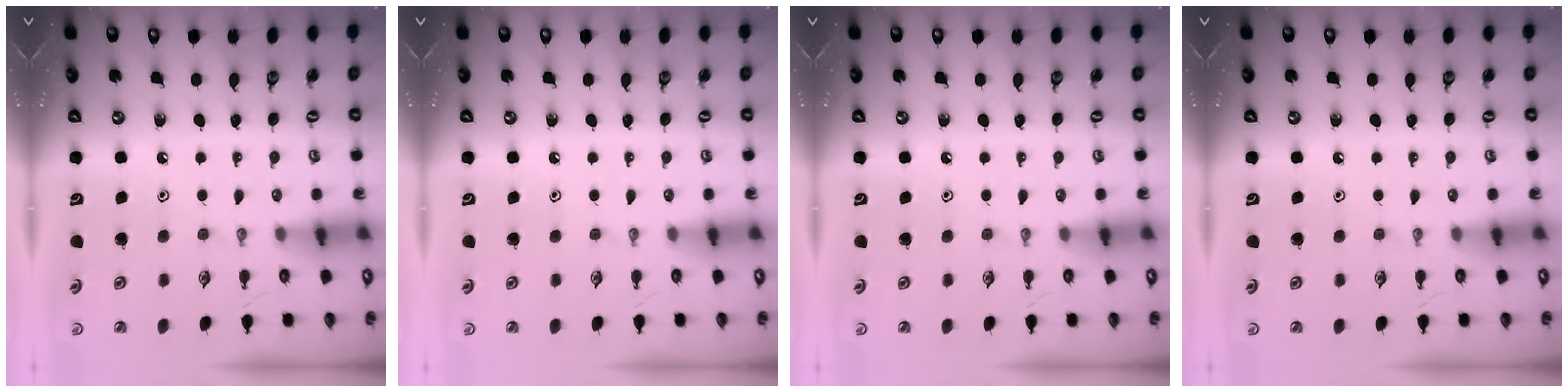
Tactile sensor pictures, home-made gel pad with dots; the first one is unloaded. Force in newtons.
{"total": 0.0}
{"total": 0.0}
{"total": 0.0}